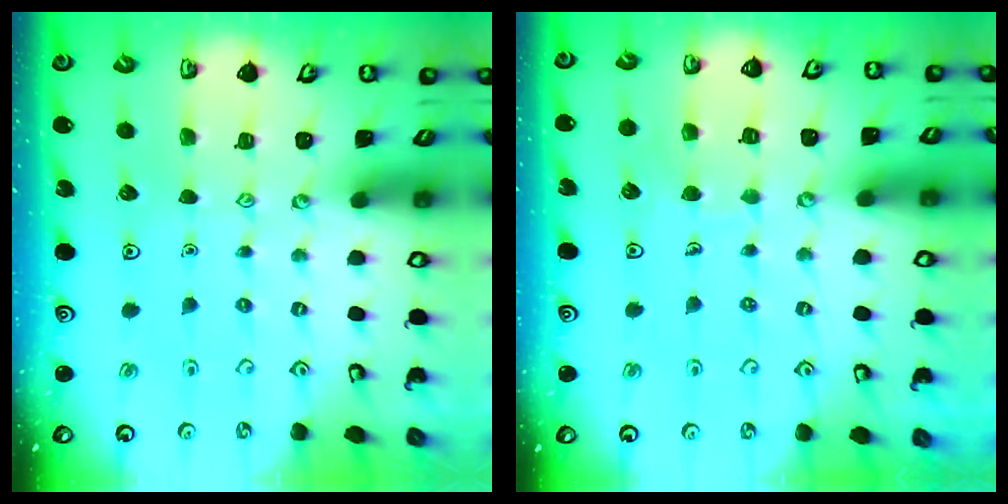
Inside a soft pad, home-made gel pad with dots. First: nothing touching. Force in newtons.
{"total": 4.7, "press": 4.7, "slide": 0.4}